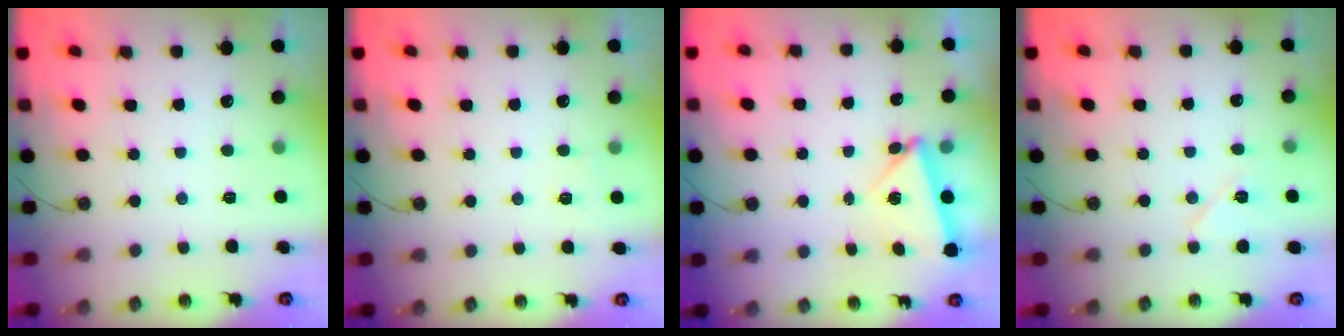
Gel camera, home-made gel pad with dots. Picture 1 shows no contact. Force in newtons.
{"total": 2.9, "press": 2.9, "slide": 0.7}
{"total": 5.5, "press": 5.3, "slide": 1.2}
{"total": 11.3, "press": 4.6, "slide": 10.3}